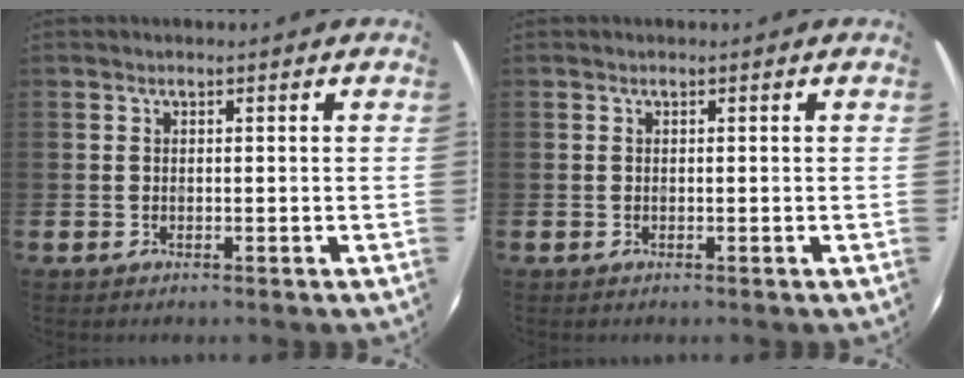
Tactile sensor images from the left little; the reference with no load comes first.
{"total": 0.0}